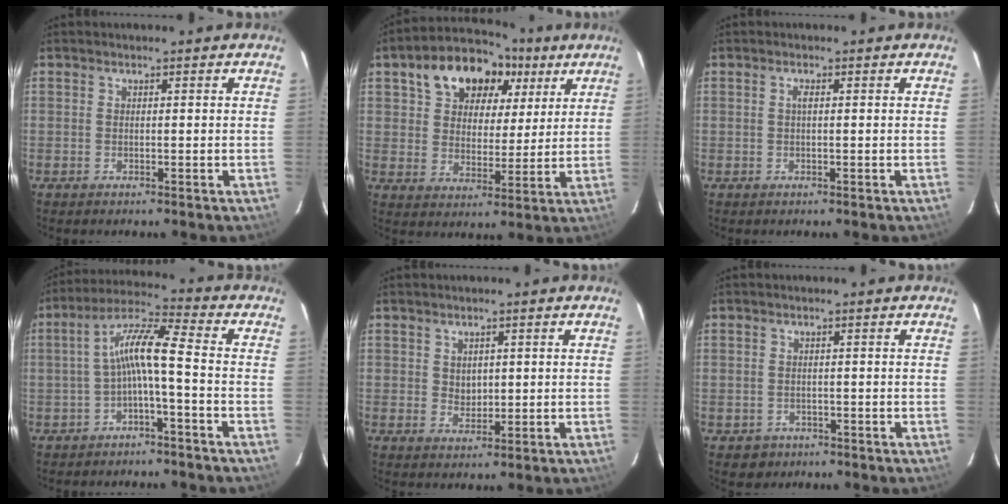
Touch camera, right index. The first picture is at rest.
{"total": 16.8, "force": [8.4, 11.0, 9.4], "torque": [-0.190, 0.058, 0.143]}
{"total": 0.9, "force": [0.1, 0.1, 0.9], "torque": [-0.017, 0.003, 0.000]}
{"total": 7.7, "force": [-2.0, 0.5, 7.4], "torque": [-0.166, 0.022, -0.036]}
{"total": 2.5, "force": [0.8, 2.0, 1.1], "torque": [-0.014, 0.002, 0.019]}
{"total": 2.8, "force": [-1.2, 2.5, 0.3], "torque": [-0.010, 0.002, -0.012]}